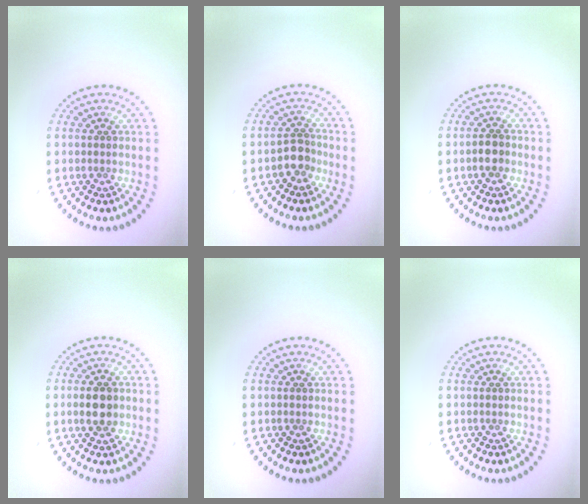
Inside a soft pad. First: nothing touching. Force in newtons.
{"total": 2.0, "press": 1.7, "slide": 1.1}
{"total": 1.6, "press": 1.5, "slide": 0.5}
{"total": 3.0, "press": 3.0, "slide": 0.0}
{"total": 0.0}
{"total": 0.0}